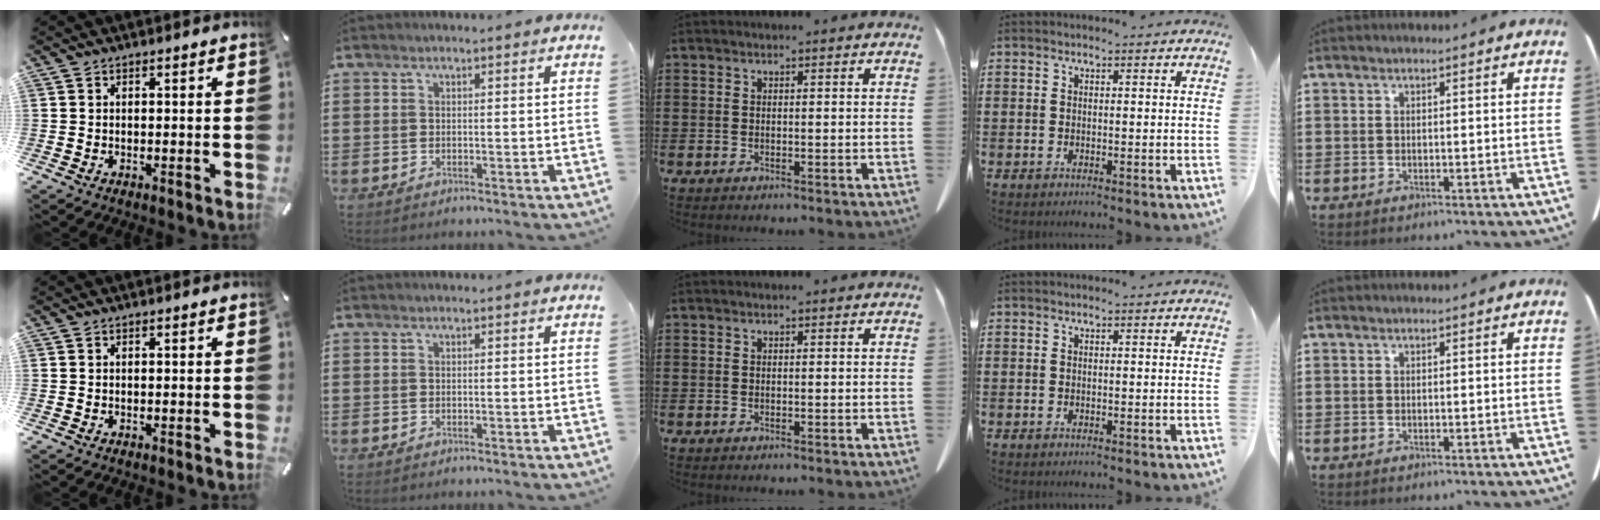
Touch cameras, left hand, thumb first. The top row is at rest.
{}